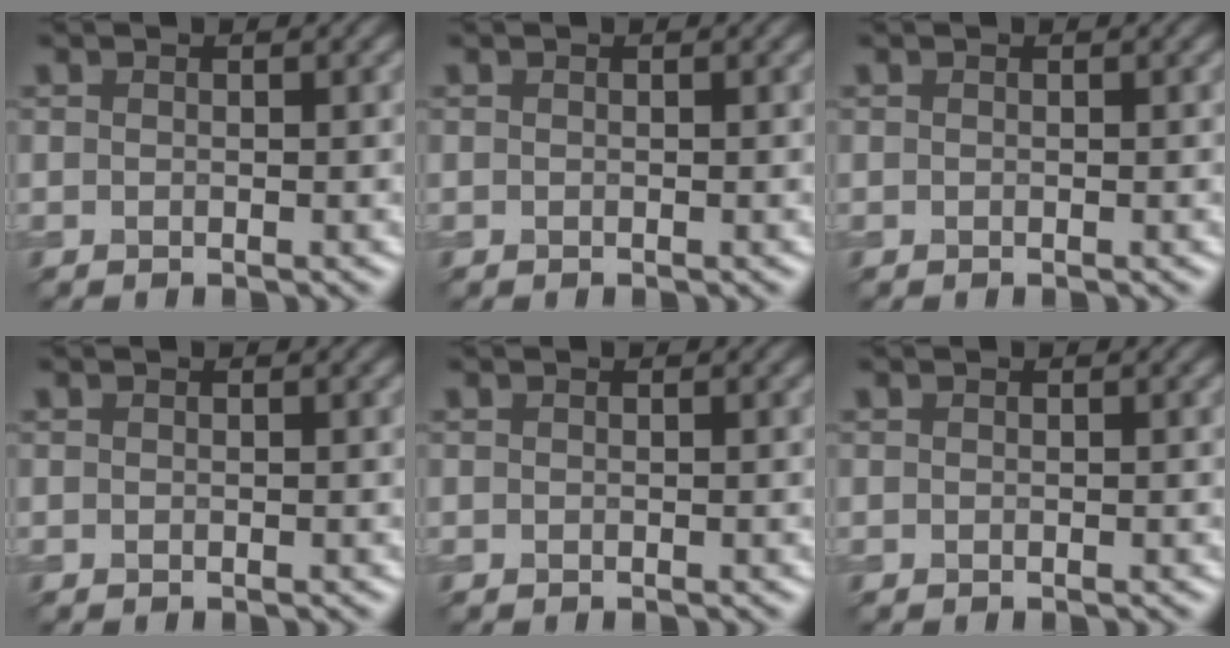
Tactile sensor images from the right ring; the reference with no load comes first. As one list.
[{"total": 0.0}, {"total": 0.0}, {"total": 0.0}, {"total": 0.0}, {"total": 0.0}]